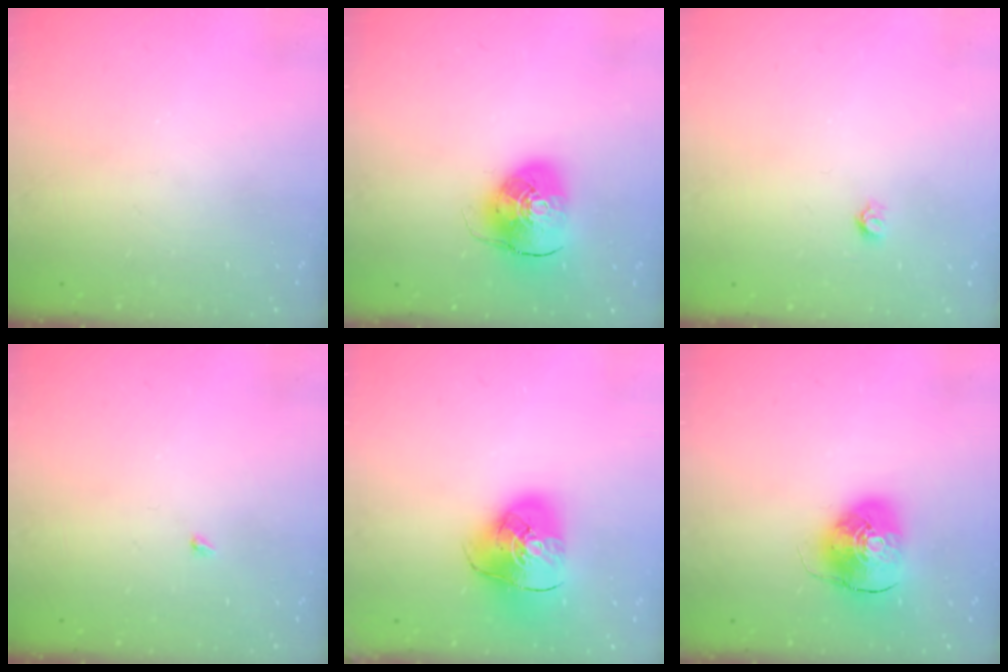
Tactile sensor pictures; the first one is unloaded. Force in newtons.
{"total": 10.8, "press": 10.6, "slide": 1.8}
{"total": 3.6, "press": 3.6, "slide": 0.3}
{"total": 1.9, "press": 1.9, "slide": 0.3}
{"total": 12.9, "press": 12.8, "slide": 1.8}
{"total": 9.7, "press": 9.6, "slide": 1.4}